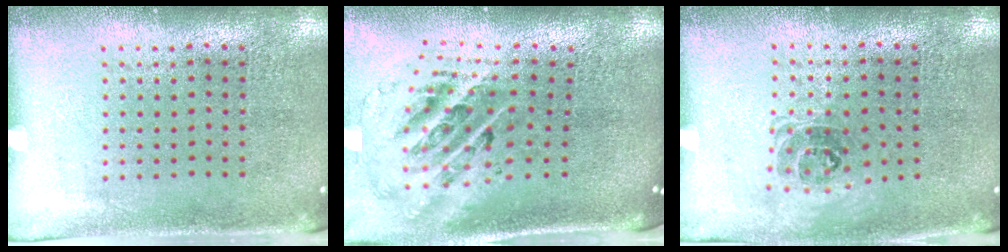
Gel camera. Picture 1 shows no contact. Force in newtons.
{"total": 2.7, "press": 1.8, "slide": 1.9}
{"total": 1.1, "press": 0.9, "slide": 0.5}